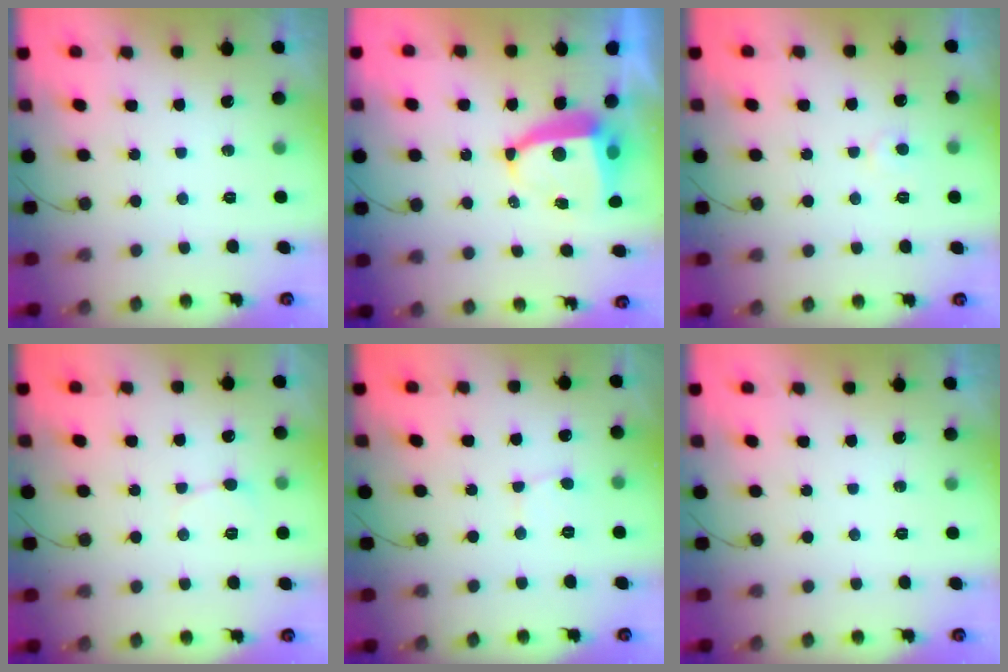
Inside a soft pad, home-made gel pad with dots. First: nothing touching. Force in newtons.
{"total": 8.3, "press": 8.3, "slide": 1.0}
{"total": 3.9, "press": 3.9, "slide": 0.3}
{"total": 3.9, "press": 3.8, "slide": 0.4}
{"total": 2.1, "press": 2.1, "slide": 0.2}
{"total": 0.0}